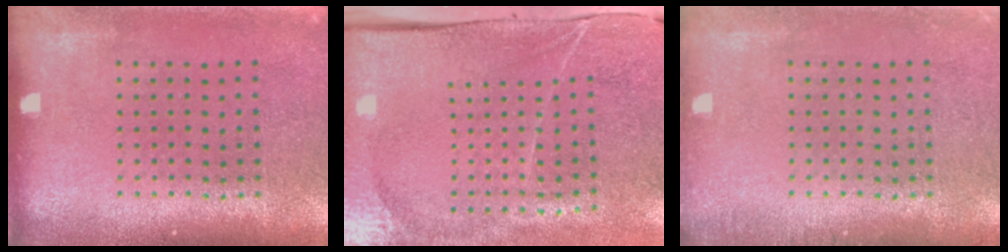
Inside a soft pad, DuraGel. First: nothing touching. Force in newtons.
{"total": 4.4, "press": 3.5, "slide": 2.6}
{"total": 0.8, "press": 0.8, "slide": 0.0}